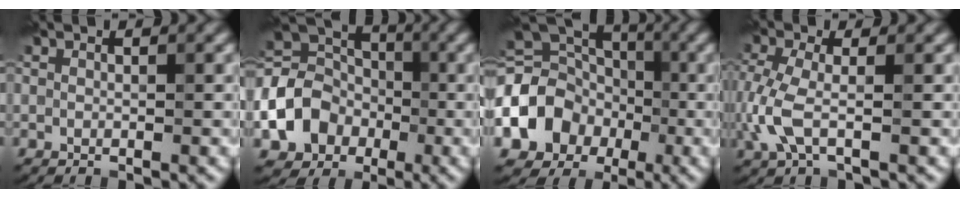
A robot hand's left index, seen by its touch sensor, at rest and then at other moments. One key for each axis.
{"total": 8.2, "fx": -2.3, "fy": 6.6, "fz": 4.2, "tx": -0.091, "ty": -0.001, "tz": -0.054}
{"total": 10.2, "fx": -2.3, "fy": 8.2, "fz": 5.5, "tx": -0.112, "ty": -0.006, "tz": -0.055}
{"total": 3.9, "fx": -0.8, "fy": 1.7, "fz": 3.4, "tx": -0.097, "ty": -0.001, "tz": -0.022}